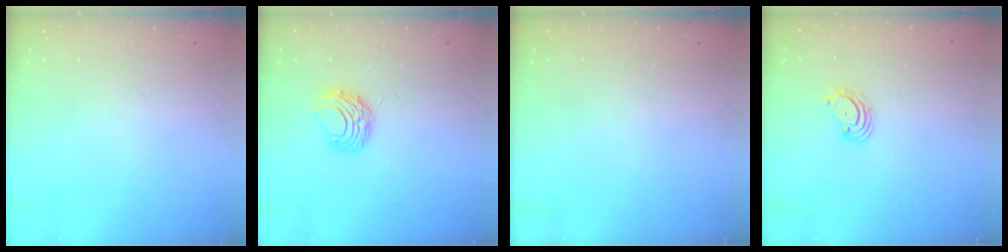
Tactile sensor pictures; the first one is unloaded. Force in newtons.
{"total": 7.6, "press": 7.6, "slide": 0.5}
{"total": 0.0}
{"total": 3.2, "press": 3.2, "slide": 0.4}